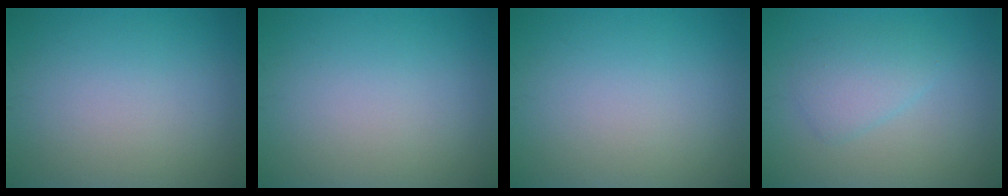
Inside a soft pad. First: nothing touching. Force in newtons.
{"total": 0.0}
{"total": 0.0}
{"total": 2.6, "press": 2.5, "slide": 0.1}